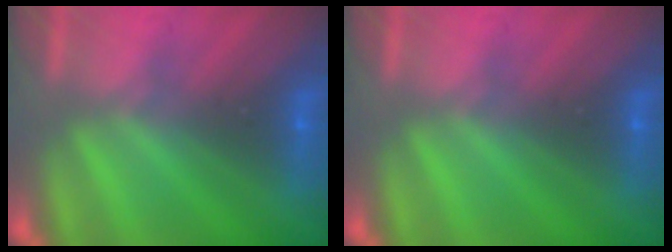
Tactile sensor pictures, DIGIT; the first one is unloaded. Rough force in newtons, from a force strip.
{"total": 0.0}